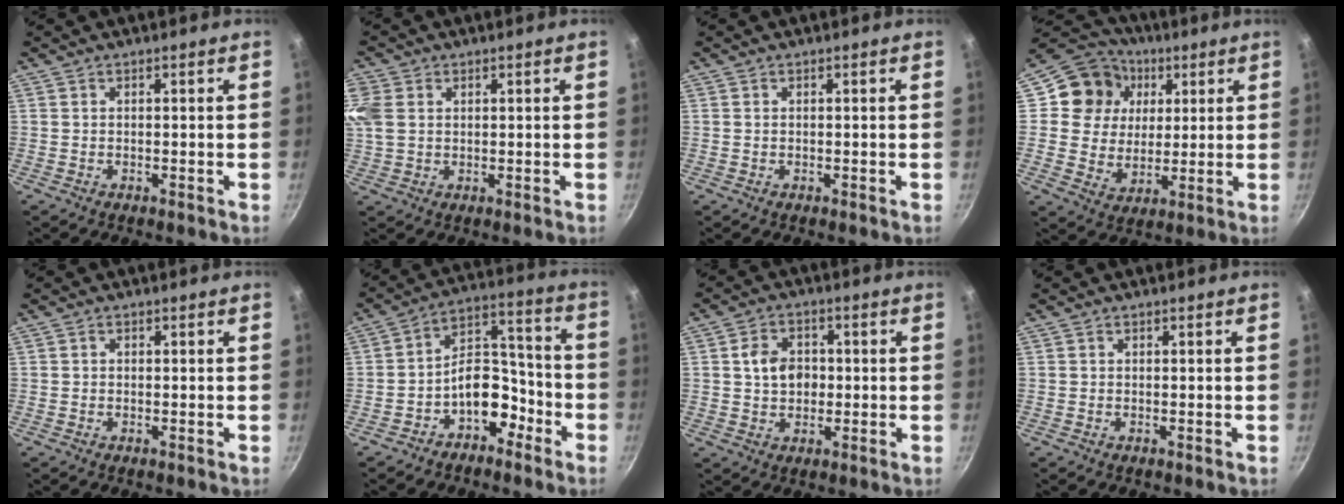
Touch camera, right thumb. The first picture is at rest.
{"total": 9.4, "force": [2.5, 7.2, 5.4], "torque": [-0.129, 0.017, 0.049]}
{"total": 0.0}
{"total": 13.7, "force": [3.8, 12.0, 5.2], "torque": [-0.061, 0.000, 0.061]}
{"total": 0.6, "force": [0.0, 0.5, 0.3], "torque": [-0.004, 0.003, 0.000]}
{"total": 10.8, "force": [-5.5, 6.9, 6.2], "torque": [-0.054, 0.083, -0.088]}
{"total": 6.6, "force": [0.3, 5.2, 4.1], "torque": [-0.049, 0.011, 0.000]}
{"total": 0.0}